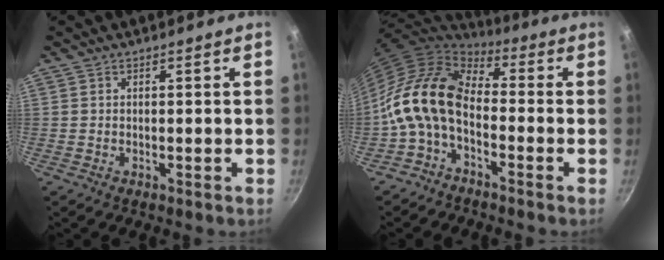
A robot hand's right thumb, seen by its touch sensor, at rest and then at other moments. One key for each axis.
{"total": 13.9, "fx": -3.1, "fy": 8.6, "fz": 10.4, "tx": -0.180, "ty": 0.042, "tz": -0.082}